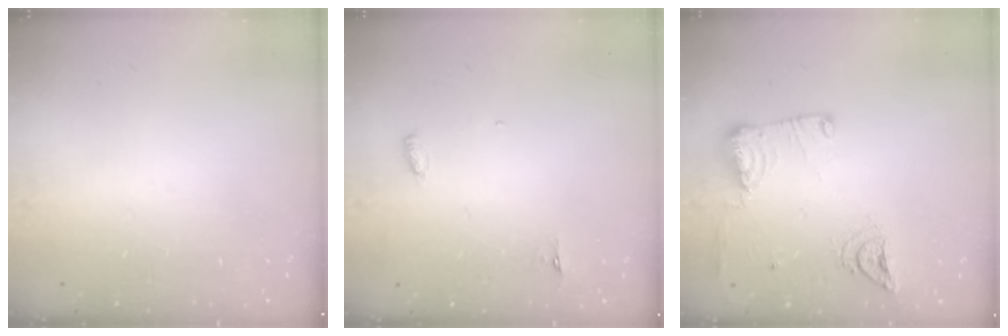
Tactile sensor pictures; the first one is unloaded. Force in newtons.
{"total": 3.0, "press": 2.8, "slide": 0.9}
{"total": 12.8, "press": 12.7, "slide": 1.6}